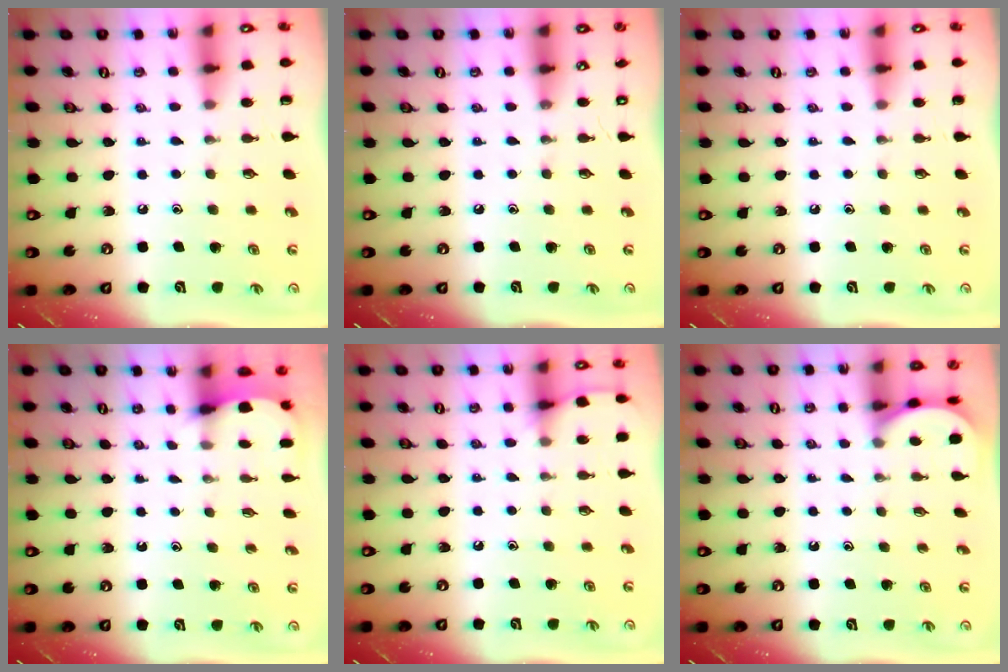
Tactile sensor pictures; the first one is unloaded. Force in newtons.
{"total": 0.0}
{"total": 0.0}
{"total": 2.6, "press": 2.6, "slide": 0.3}
{"total": 4.2, "press": 4.1, "slide": 0.6}
{"total": 2.0, "press": 2.0, "slide": 0.2}